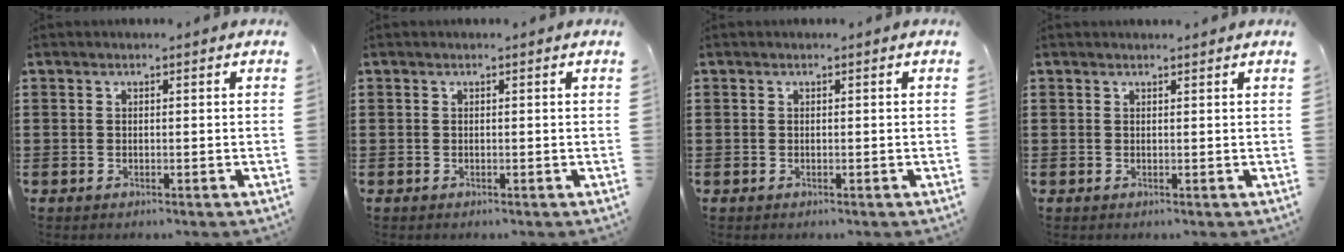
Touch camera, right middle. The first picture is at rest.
{"total": 0.0}
{"total": 0.0}
{"total": 0.5, "force": [0.5, 0.0, 0.0], "torque": [0.005, -0.004, 0.008]}